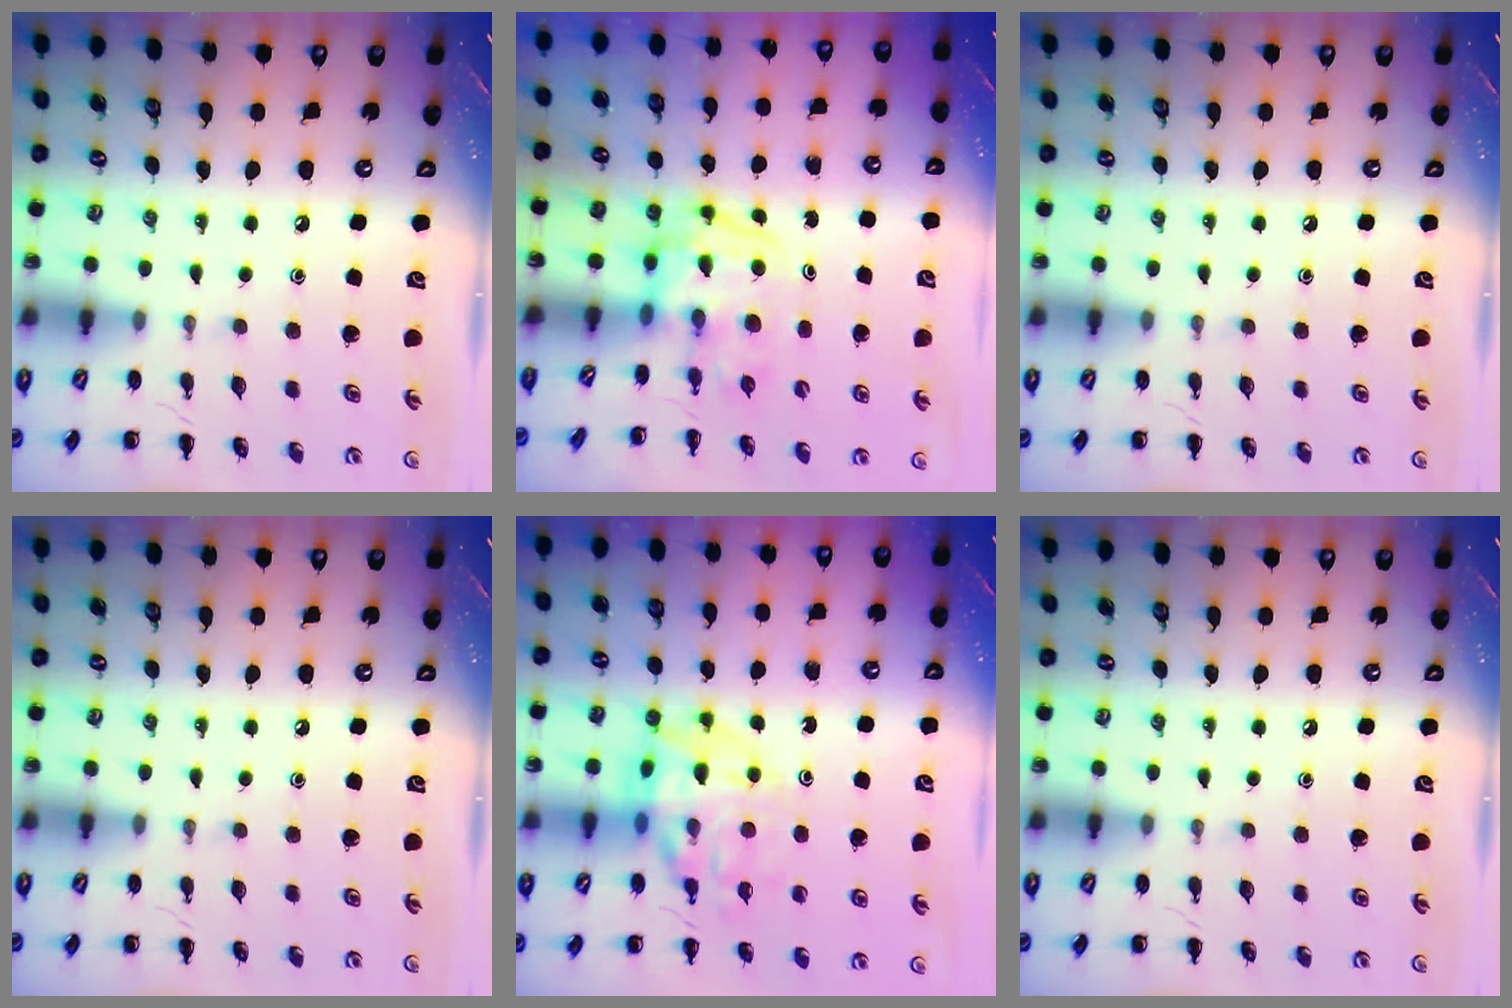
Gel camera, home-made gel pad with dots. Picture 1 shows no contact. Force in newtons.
{"total": 3.8, "press": 3.8, "slide": 0.6}
{"total": 0.0}
{"total": 0.0}
{"total": 15.1, "press": 14.7, "slide": 3.3}
{"total": 0.0}